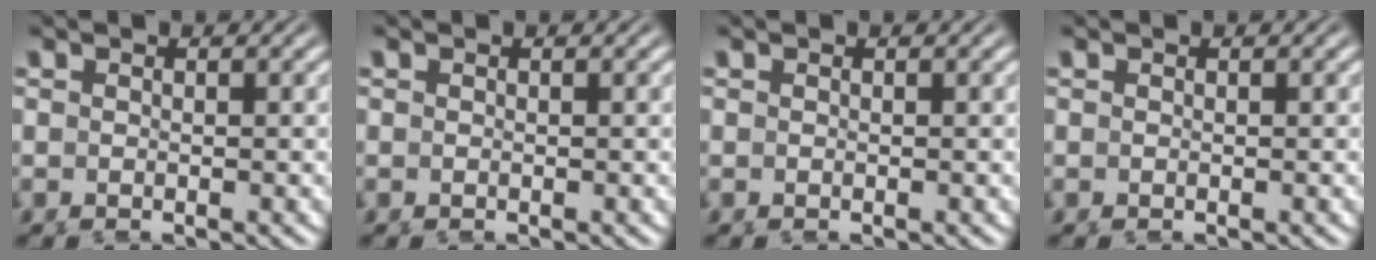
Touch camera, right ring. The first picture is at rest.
{"total": 0.0}
{"total": 0.0}
{"total": 0.0}